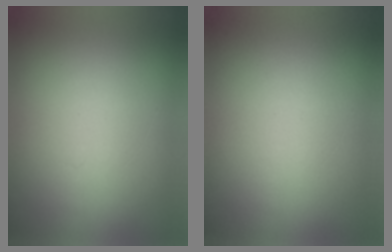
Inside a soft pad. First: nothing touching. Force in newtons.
{"total": 0.0}